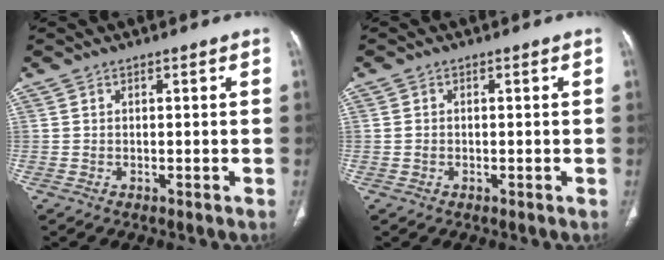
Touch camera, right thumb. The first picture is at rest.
{"total": 1.0, "force": [-0.1, 0.7, 0.6], "torque": [-0.016, 0.005, 0.000]}